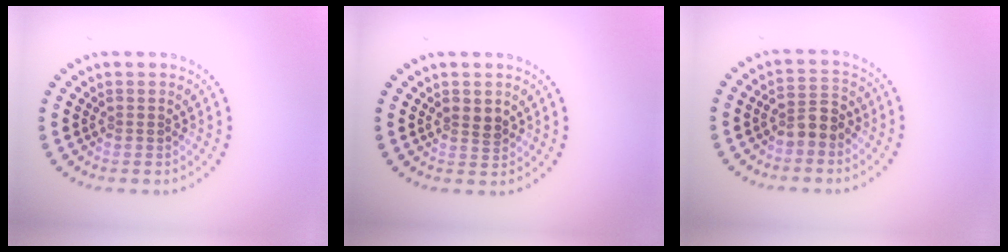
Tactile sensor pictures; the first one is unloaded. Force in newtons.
{"total": 1.5, "press": 1.4, "slide": 0.5}
{"total": 2.6, "press": 2.5, "slide": 0.9}